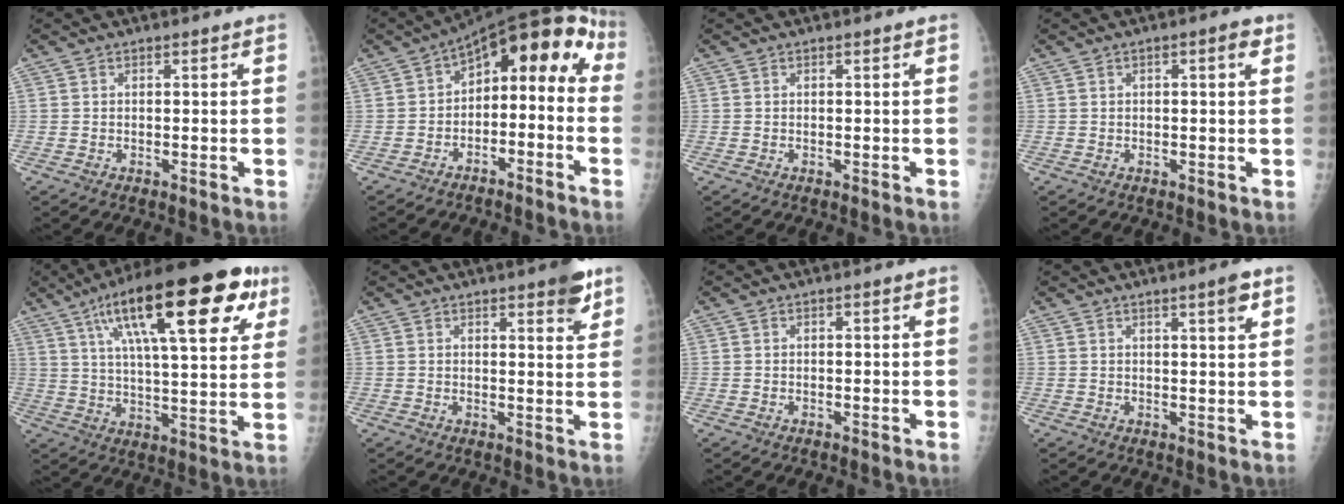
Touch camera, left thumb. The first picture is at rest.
{"total": 13.5, "force": [-2.8, 8.1, 10.4], "torque": [-0.113, 0.083, -0.047]}
{"total": 0.0}
{"total": 2.3, "force": [0.8, 0.7, 2.0], "torque": [-0.028, 0.004, 0.008]}
{"total": 26.6, "force": [12.4, 8.3, 22.1], "torque": [-0.323, -0.001, 0.190]}
{"total": 5.1, "force": [3.2, 1.4, 3.8], "torque": [-0.037, -0.016, 0.037]}
{"total": 0.0}
{"total": 3.2, "force": [1.9, 0.2, 2.6], "torque": [-0.036, -0.011, 0.028]}